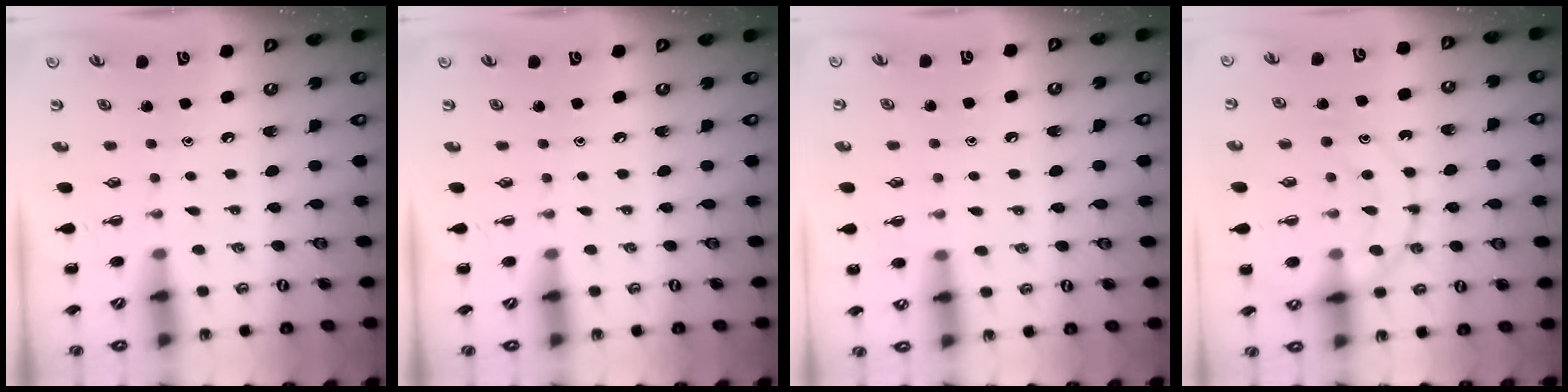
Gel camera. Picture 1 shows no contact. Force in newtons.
{"total": 0.0}
{"total": 7.5, "press": 7.1, "slide": 2.3}
{"total": 15.7, "press": 15.5, "slide": 2.1}